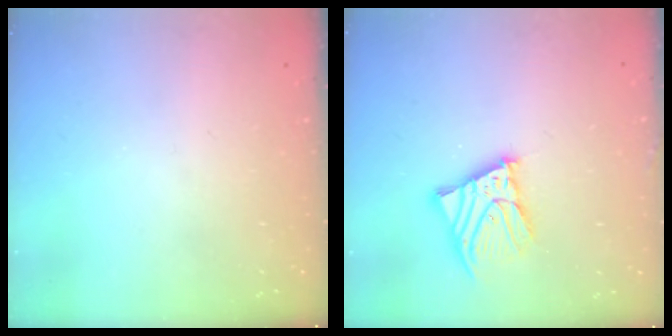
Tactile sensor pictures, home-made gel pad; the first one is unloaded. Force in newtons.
{"total": 9.6, "press": 9.5, "slide": 0.9}